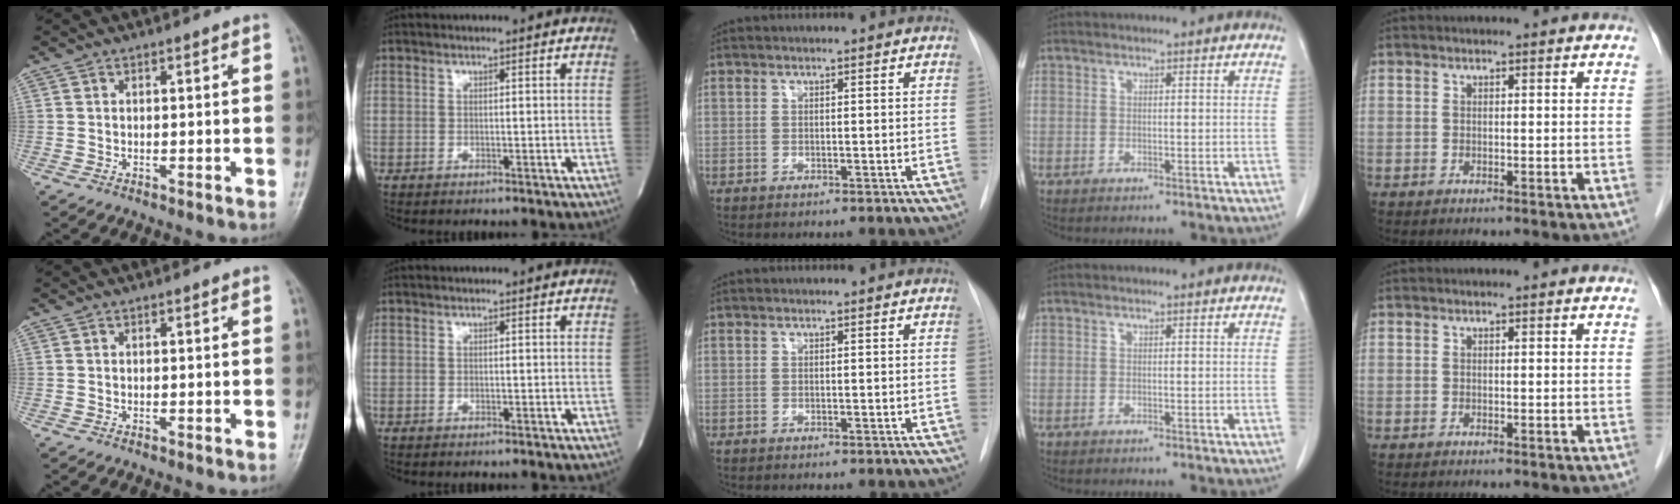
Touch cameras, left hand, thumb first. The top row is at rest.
{}